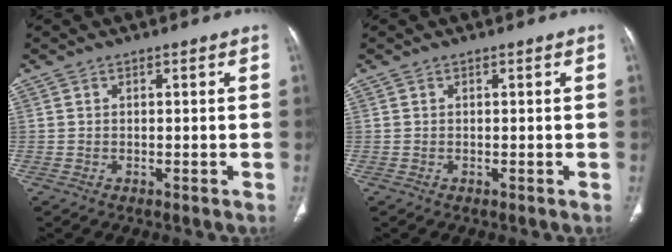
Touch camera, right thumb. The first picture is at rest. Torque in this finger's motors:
{"motor_torque": [0.00, 0.00, 0.06, -0.09, 0.01]}